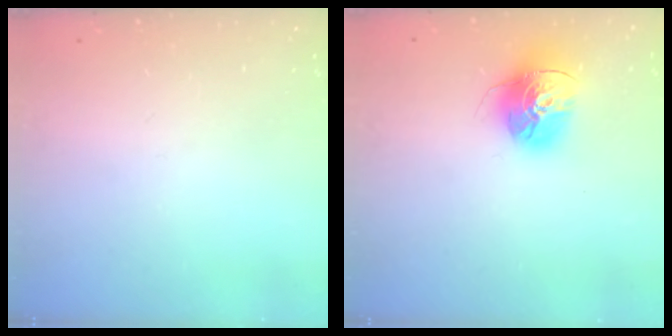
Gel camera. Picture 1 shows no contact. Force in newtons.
{"total": 16.4, "press": 16.3, "slide": 1.8}